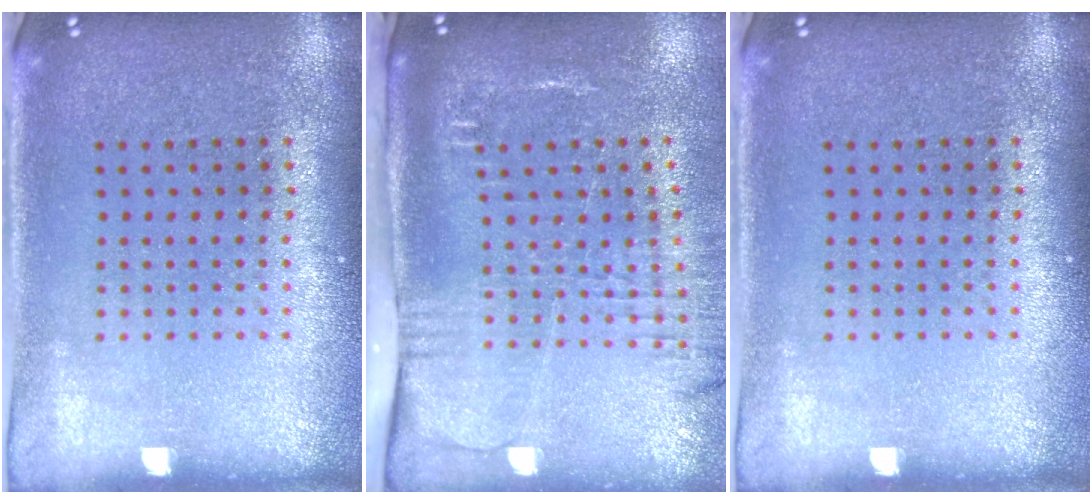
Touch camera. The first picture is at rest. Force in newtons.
{"total": 2.7, "press": 2.1, "slide": 1.7}
{"total": 0.0}